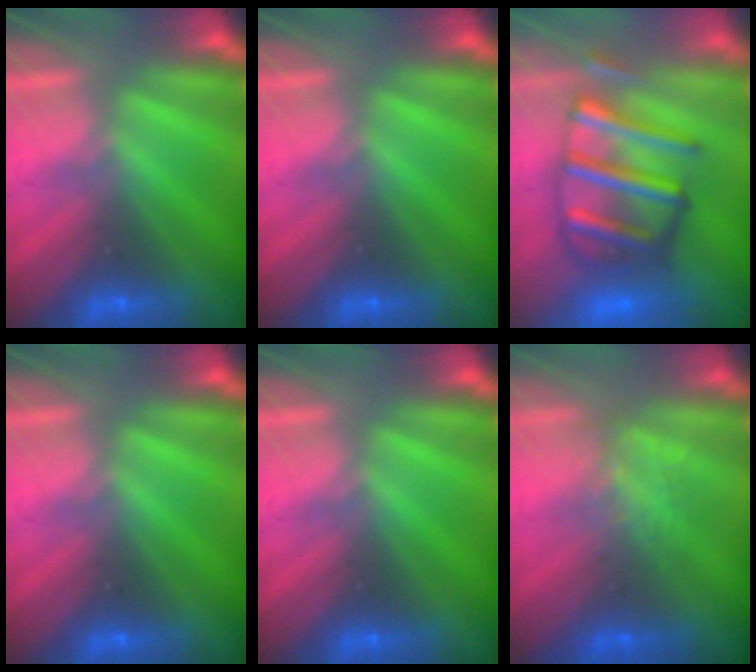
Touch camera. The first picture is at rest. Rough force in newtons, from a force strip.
{"total": 0.0}
{"total": 9.7}
{"total": 0.0}
{"total": 0.0}
{"total": 1.2}